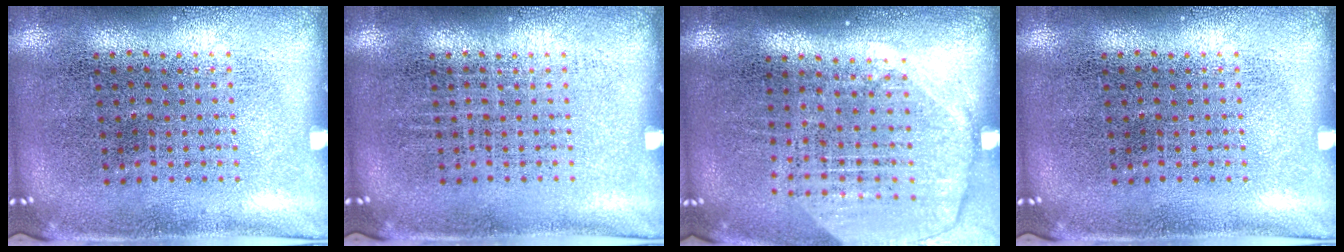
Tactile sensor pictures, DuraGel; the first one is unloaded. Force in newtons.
{"total": 0.0}
{"total": 2.0, "press": 1.8, "slide": 1.0}
{"total": 0.0}